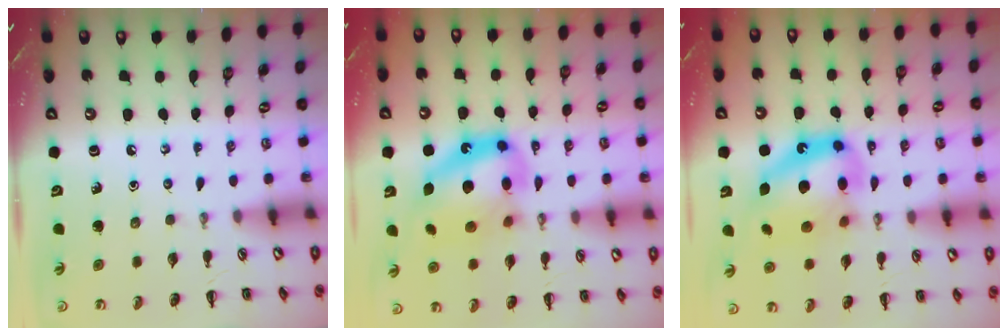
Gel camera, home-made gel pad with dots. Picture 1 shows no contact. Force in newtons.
{"total": 16.5, "press": 15.9, "slide": 4.4}
{"total": 16.5, "press": 15.9, "slide": 4.4}